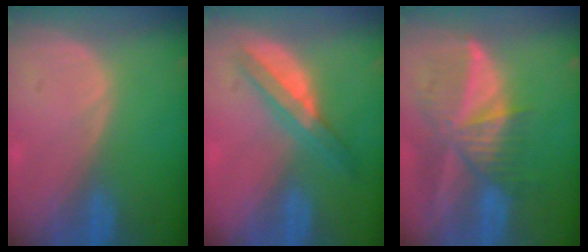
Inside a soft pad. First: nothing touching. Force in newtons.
{"total": 5.7, "press": 5.3, "slide": 2.0}
{"total": 9.5, "press": 8.3, "slide": 4.6}